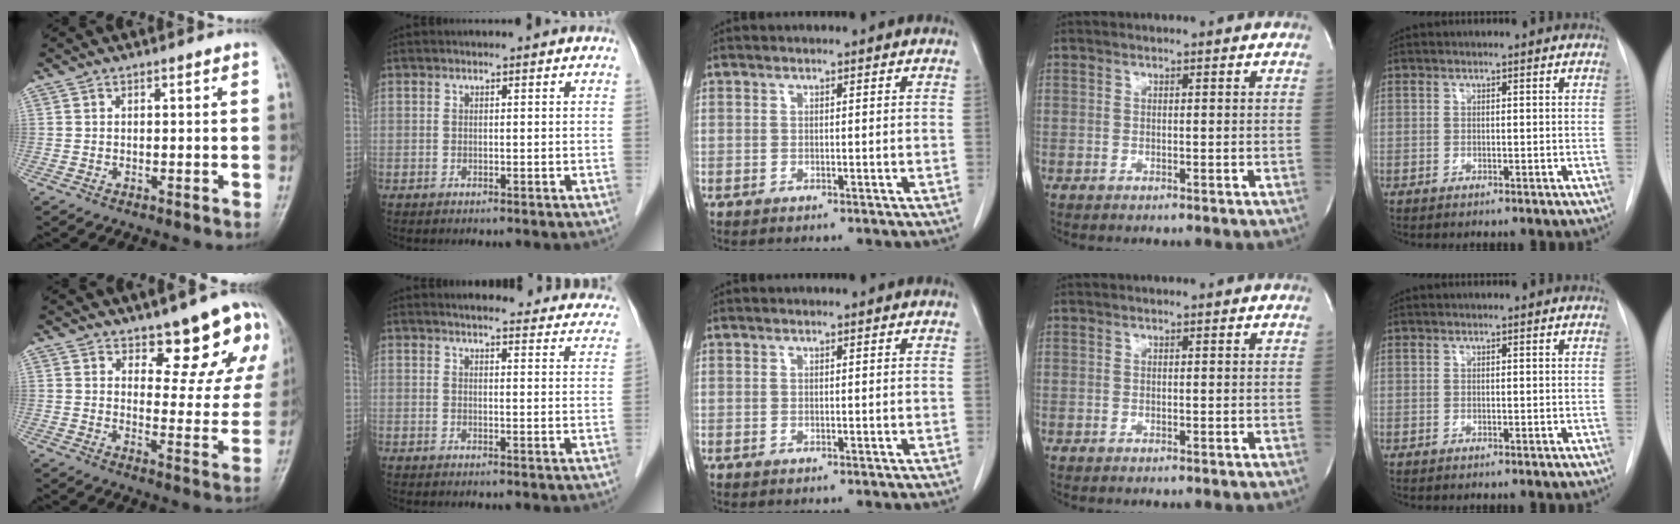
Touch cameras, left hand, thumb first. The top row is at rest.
{"thumb": {"total": 12.6, "force": [8.6, 5.1, 7.7], "torque": [-0.042, -0.059, 0.109]}, "index": {"total": 20.6, "force": [19.7, 3.6, 5.1], "torque": [-0.048, -0.038, 0.213]}}